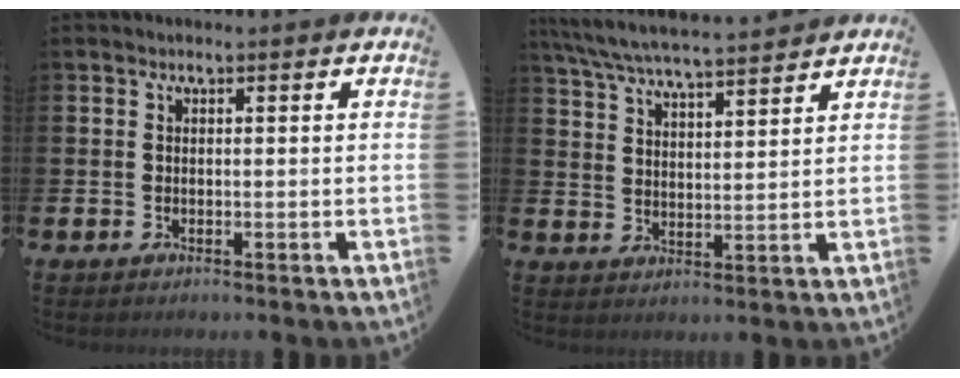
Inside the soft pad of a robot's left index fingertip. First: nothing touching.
{"total": 6.6, "force": [6.3, 0.4, 2.0], "torque": [-0.060, -0.036, 0.113]}